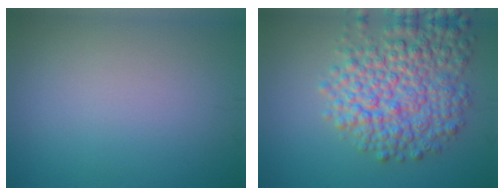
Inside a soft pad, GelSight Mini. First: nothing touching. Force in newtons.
{"total": 7.9, "press": 7.9, "slide": 0.3}